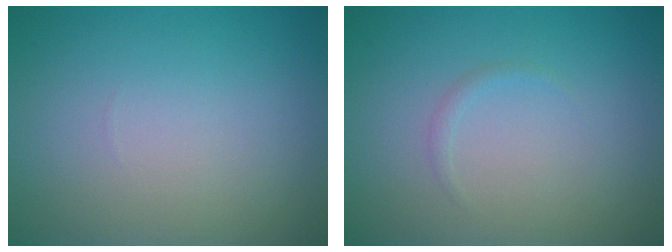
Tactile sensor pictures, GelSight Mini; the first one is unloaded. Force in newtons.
{"total": 0.6, "press": 0.6, "slide": 0.1}